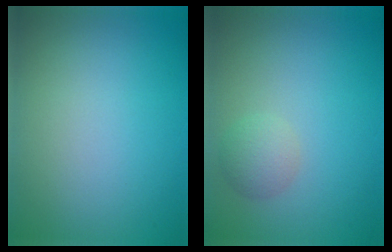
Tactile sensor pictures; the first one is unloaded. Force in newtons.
{"total": 2.0, "press": 2.0, "slide": 0.0}